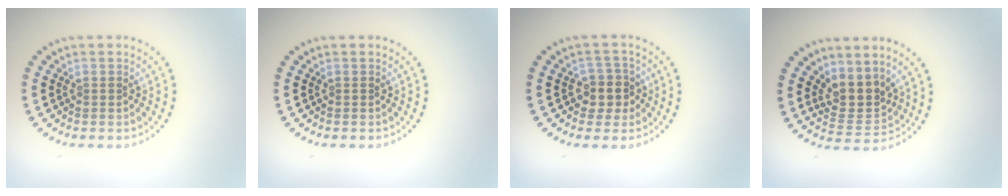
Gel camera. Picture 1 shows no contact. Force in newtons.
{"total": 0.0}
{"total": 2.6, "press": 2.3, "slide": 1.1}
{"total": 3.2, "press": 2.4, "slide": 2.1}